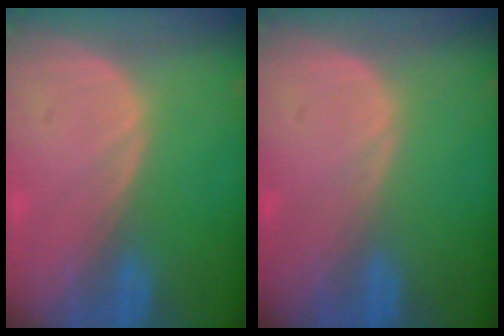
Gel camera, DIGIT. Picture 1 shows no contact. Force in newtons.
{"total": 0.0}